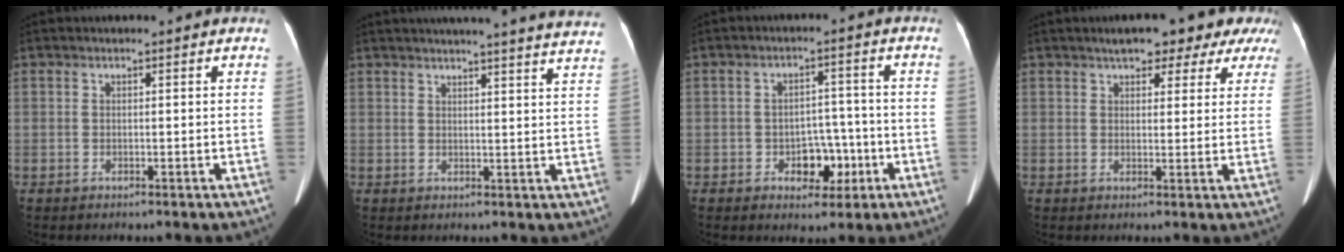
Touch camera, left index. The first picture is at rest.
{"total": 22.3, "force": [20.9, 0.3, 7.7], "torque": [-0.107, -0.038, 0.239]}
{"total": 5.6, "force": [-2.3, 3.7, 3.6], "torque": [-0.049, 0.016, -0.026]}
{"total": 9.9, "force": [7.5, 3.8, 5.1], "torque": [-0.046, 0.025, 0.081]}